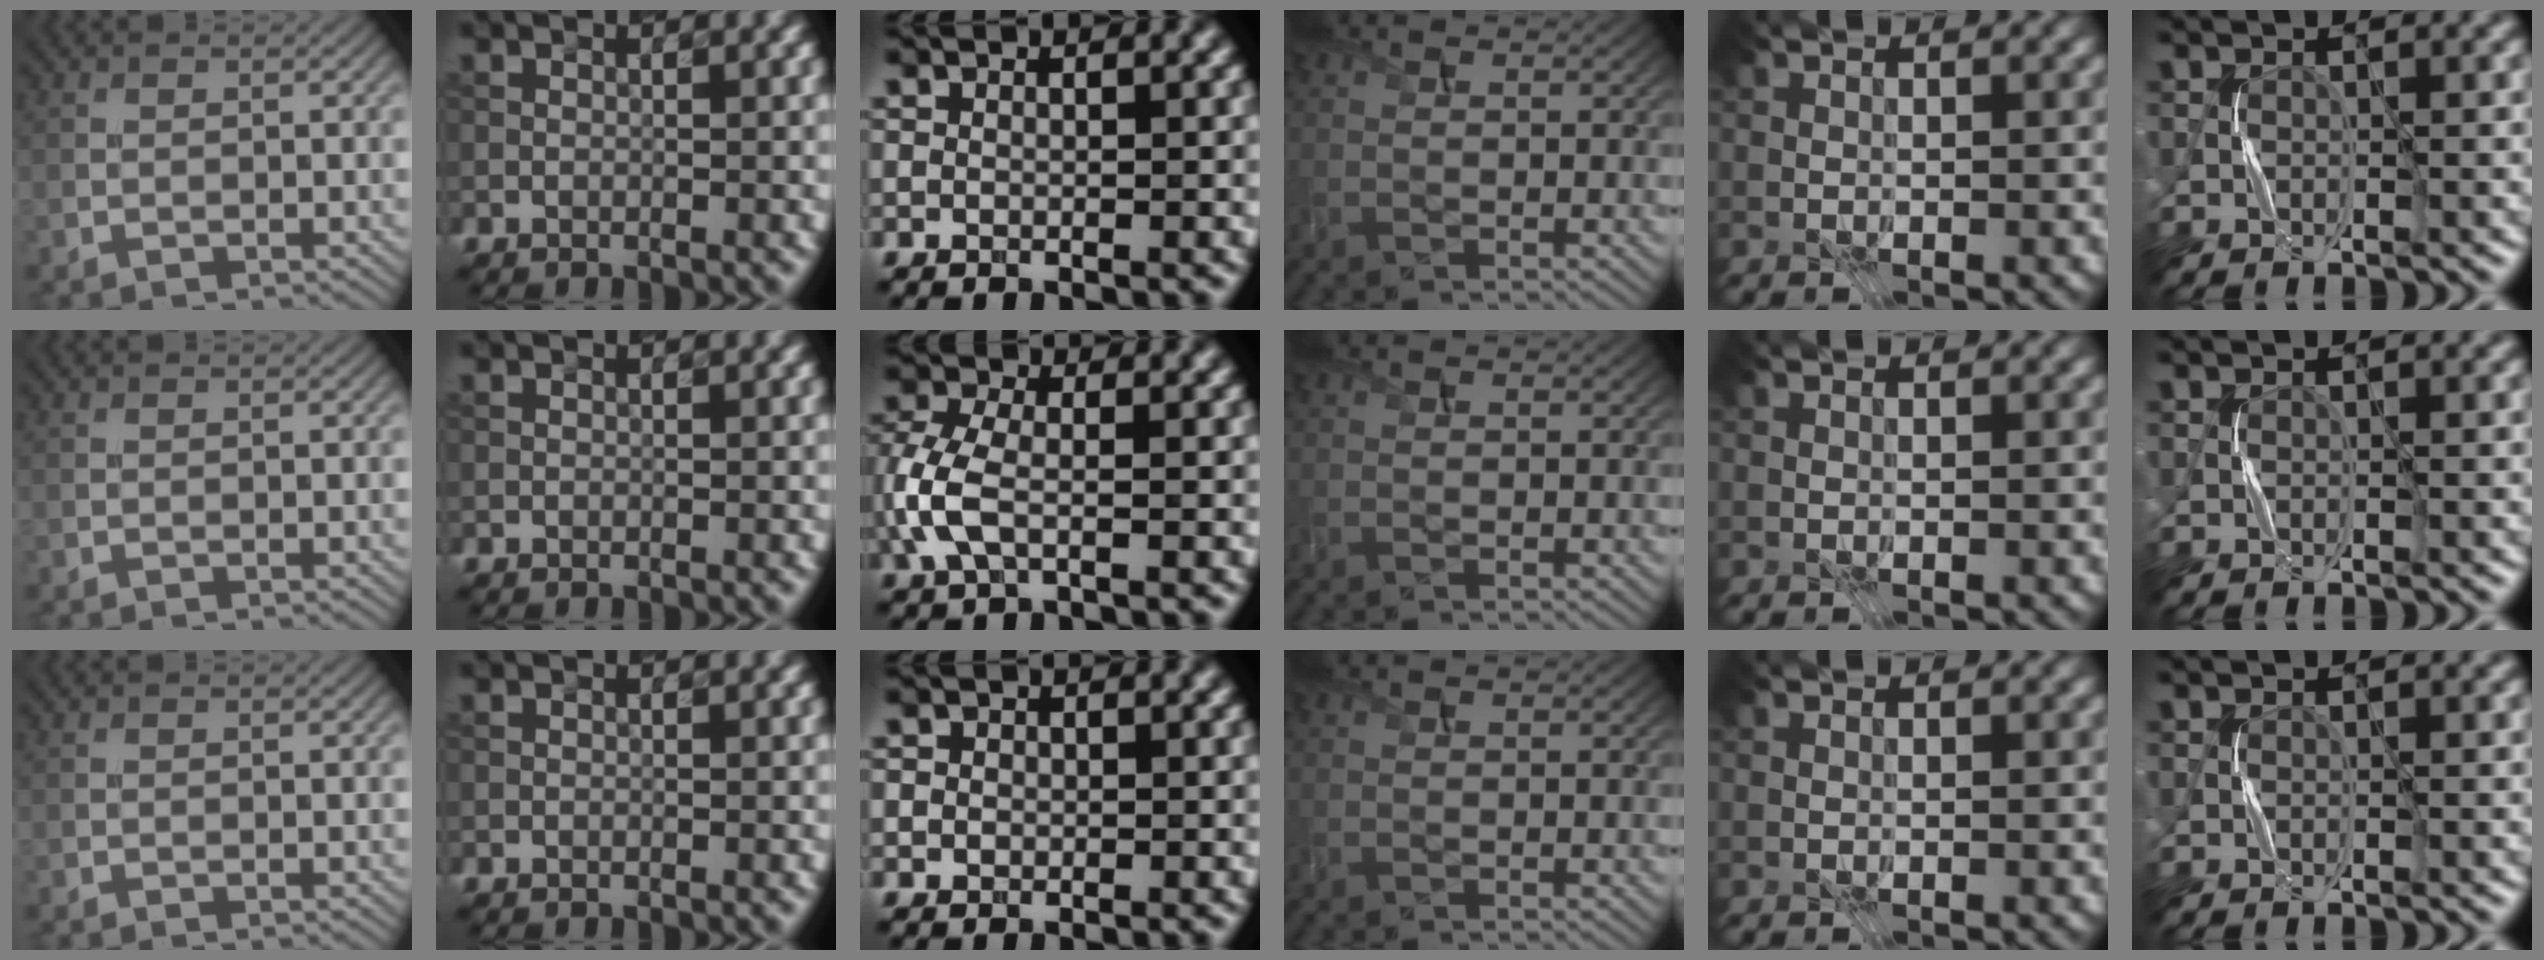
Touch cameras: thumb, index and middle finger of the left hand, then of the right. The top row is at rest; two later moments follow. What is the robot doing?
{"motion": "press", "object": "stapler"}